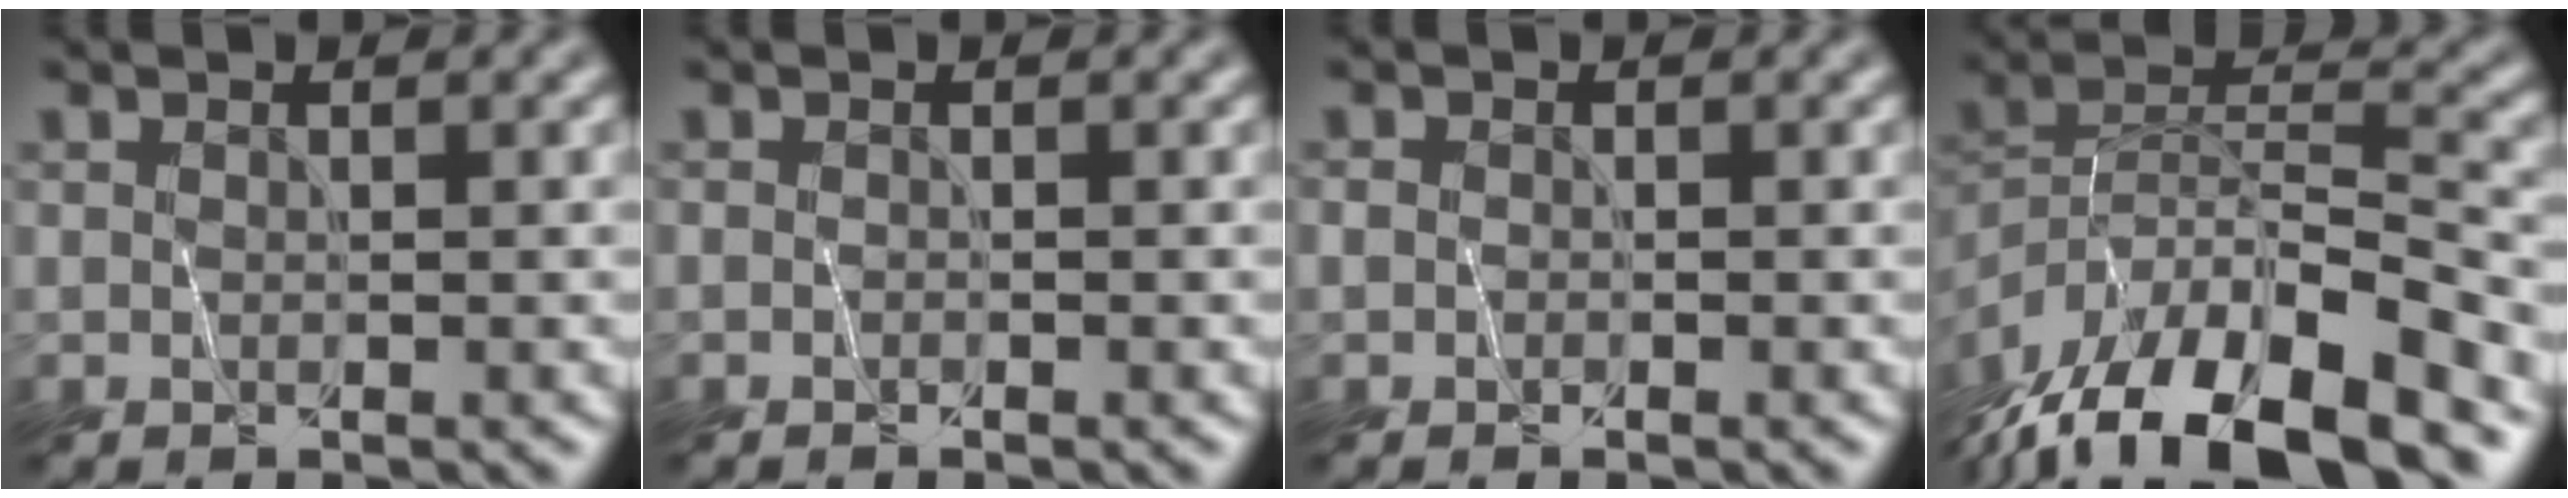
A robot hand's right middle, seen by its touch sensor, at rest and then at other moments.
{"total": 0.6, "force": [-0.5, 0.0, 0.1], "torque": [-0.004, -0.003, -0.013]}
{"total": 1.1, "force": [-0.3, 0.9, 0.6], "torque": [-0.003, 0.000, -0.009]}
{"total": 13.0, "force": [-10.0, 3.4, 7.7], "torque": [-0.150, 0.009, -0.179]}